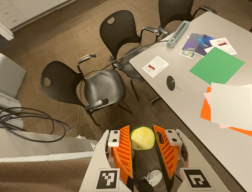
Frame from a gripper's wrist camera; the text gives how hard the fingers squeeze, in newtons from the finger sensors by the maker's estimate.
{"total": 8.2, "left": 8.3, "right": 8.0}